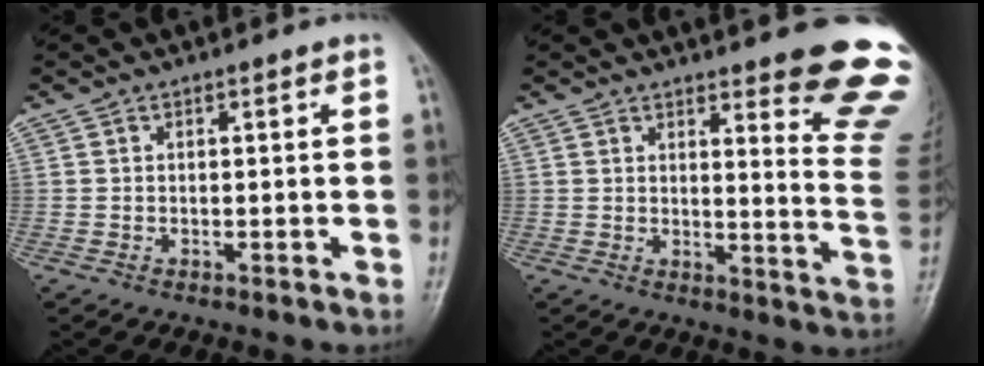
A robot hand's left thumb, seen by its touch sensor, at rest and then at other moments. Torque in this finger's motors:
{"motor_torque": [3.12, 1.74, 1.51, -1.26, 0.07]}